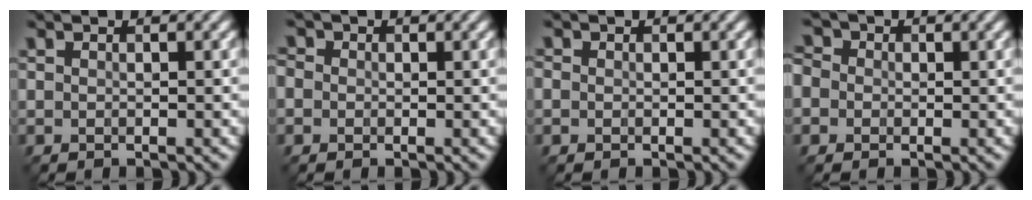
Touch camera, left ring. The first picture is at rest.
{"total": 3.4, "force": [0.8, 3.0, 1.3], "torque": [-0.022, 0.027, -0.013]}
{"total": 1.1, "force": [0.2, 1.1, 0.3], "torque": [-0.005, 0.005, -0.005]}
{"total": 5.4, "force": [0.3, 4.8, 2.4], "torque": [-0.049, 0.034, -0.032]}